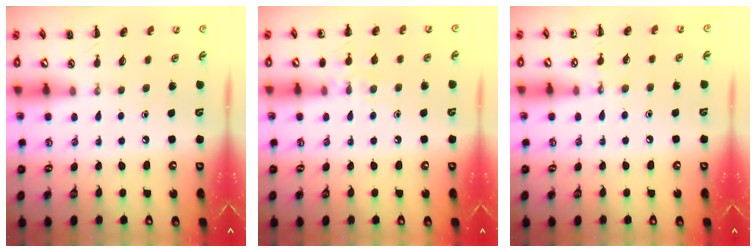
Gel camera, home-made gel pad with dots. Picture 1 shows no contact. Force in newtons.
{"total": 7.9, "press": 7.8, "slide": 1.6}
{"total": 5.5, "press": 5.3, "slide": 1.5}